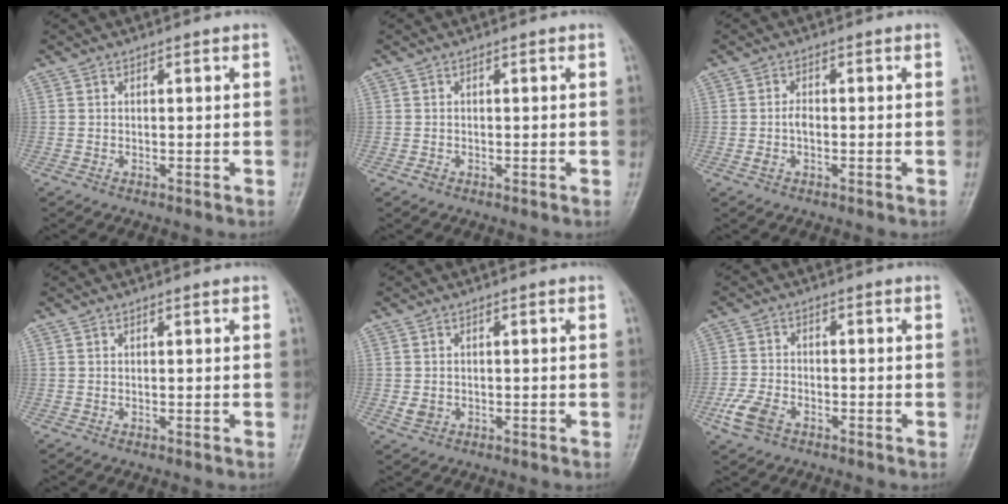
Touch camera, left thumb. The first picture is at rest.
{"total": 0.7, "force": [-0.4, 0.5, 0.1], "torque": [-0.001, 0.001, -0.012]}
{"total": 1.2, "force": [-0.4, 0.7, 0.9], "torque": [-0.018, 0.002, -0.012]}
{"total": 0.0}
{"total": 1.9, "force": [-0.5, 1.6, 0.9], "torque": [-0.015, 0.000, -0.006]}
{"total": 5.8, "force": [-3.2, 3.4, 3.4], "torque": [-0.082, 0.009, -0.064]}